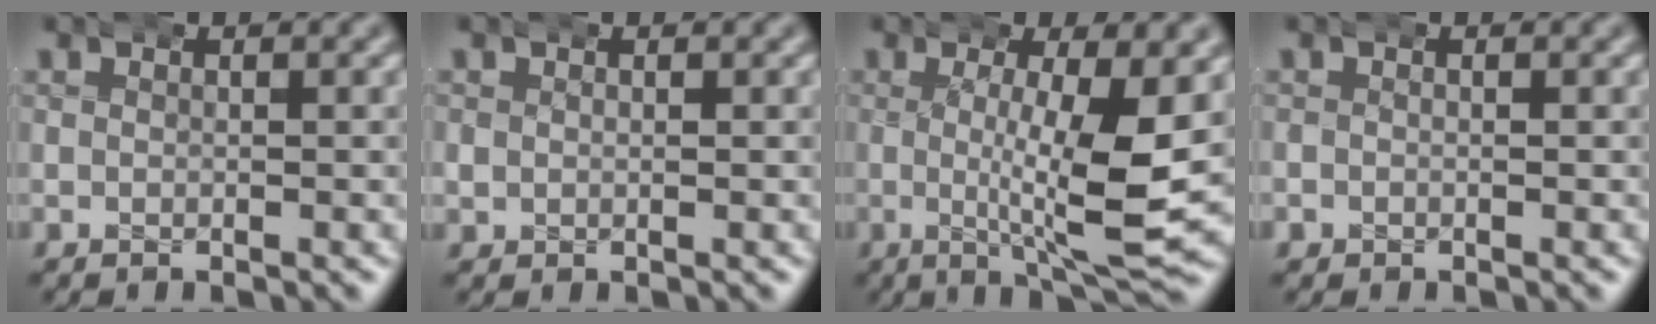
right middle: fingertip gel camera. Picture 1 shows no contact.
{"total": 1.1, "force": [0.1, 1.1, -0.1], "torque": [-0.011, 0.000, 0.003]}
{"total": 7.4, "force": [0.3, 0.7, 7.3], "torque": [-0.113, -0.009, 0.010]}
{"total": 1.0, "force": [-0.2, 0.9, -0.3], "torque": [-0.011, 0.001, -0.005]}